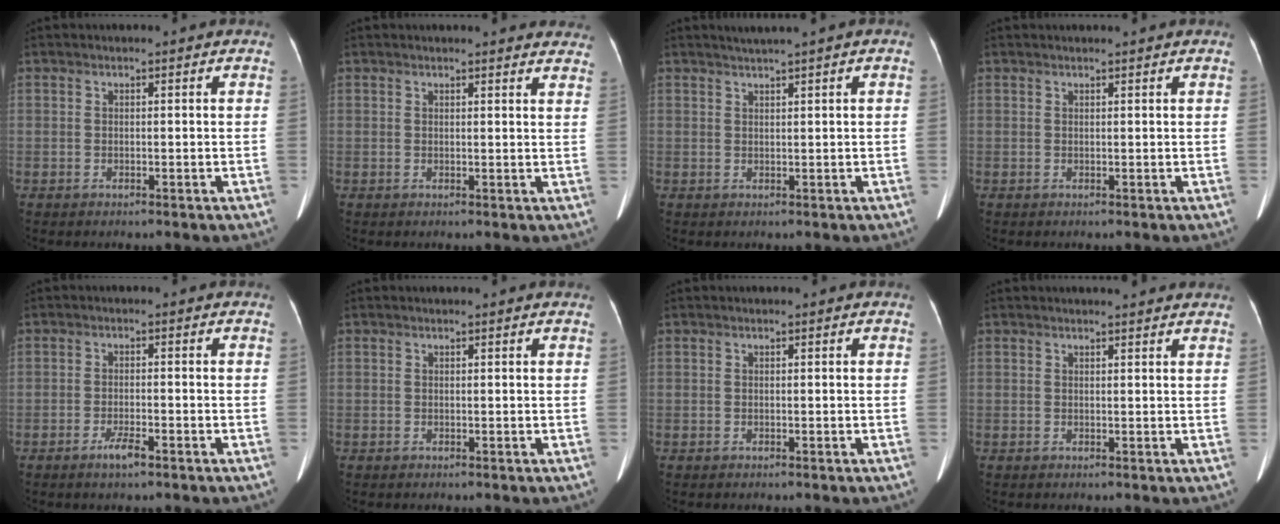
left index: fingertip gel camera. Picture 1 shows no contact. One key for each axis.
{"total": 10.2, "fx": 9.8, "fy": 1.8, "fz": 2.4, "tx": -0.003, "ty": -0.015, "tz": 0.082}
{"total": 1.3, "fx": 1.0, "fy": -0.2, "fz": 0.8, "tx": -0.012, "ty": 0.010, "tz": 0.022}
{"total": 1.9, "fx": 1.8, "fy": -0.2, "fz": 0.6, "tx": -0.007, "ty": 0.017, "tz": 0.026}
{"total": 2.7, "fx": -1.9, "fy": 0.3, "fz": 1.8, "tx": -0.039, "ty": -0.007, "tz": -0.033}
{"total": 1.1, "fx": 1.1, "fy": 0.1, "fz": 0.3, "tx": -0.011, "ty": 0.013, "tz": 0.008}
{"total": 0.0}
{"total": 4.7, "fx": 4.4, "fy": 0.3, "fz": 1.6, "tx": -0.025, "ty": 0.009, "tz": 0.042}